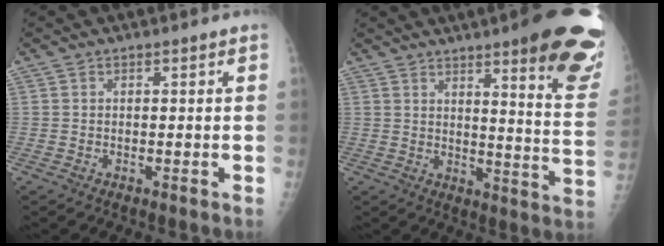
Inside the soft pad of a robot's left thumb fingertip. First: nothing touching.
{"total": 20.7, "force": [12.7, 3.2, 16.0], "torque": [-0.178, -0.065, 0.156]}